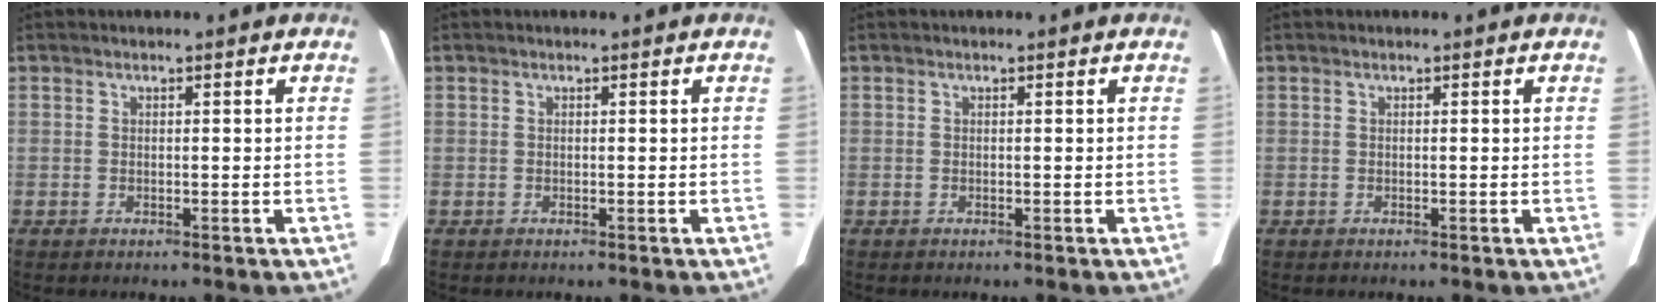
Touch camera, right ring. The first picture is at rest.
{"total": 0.0}
{"total": 0.0}
{"total": 0.0}